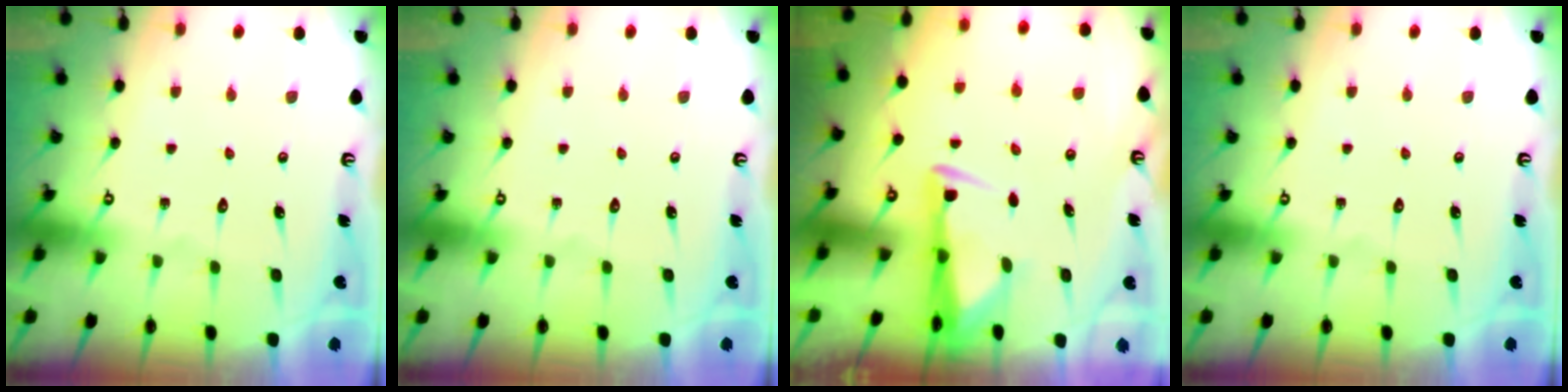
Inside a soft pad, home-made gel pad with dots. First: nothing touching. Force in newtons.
{"total": 0.0}
{"total": 3.0, "press": 2.8, "slide": 0.9}
{"total": 0.0}